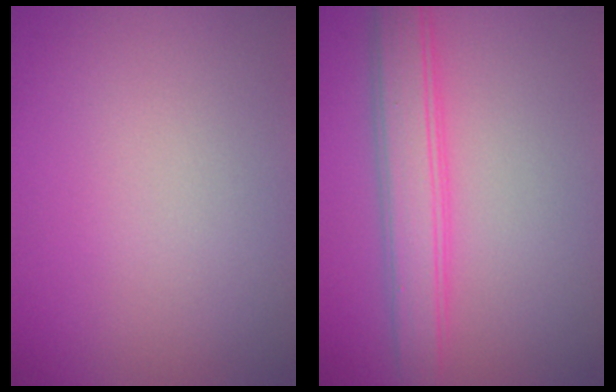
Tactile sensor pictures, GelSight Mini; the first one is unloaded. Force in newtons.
{"total": 4.1, "press": 4.1, "slide": 0.1}